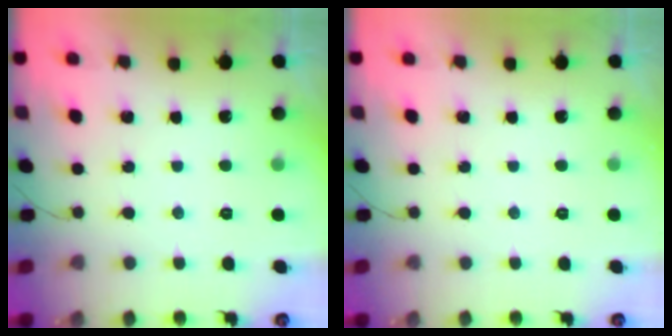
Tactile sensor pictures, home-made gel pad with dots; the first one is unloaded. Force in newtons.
{"total": 0.0}